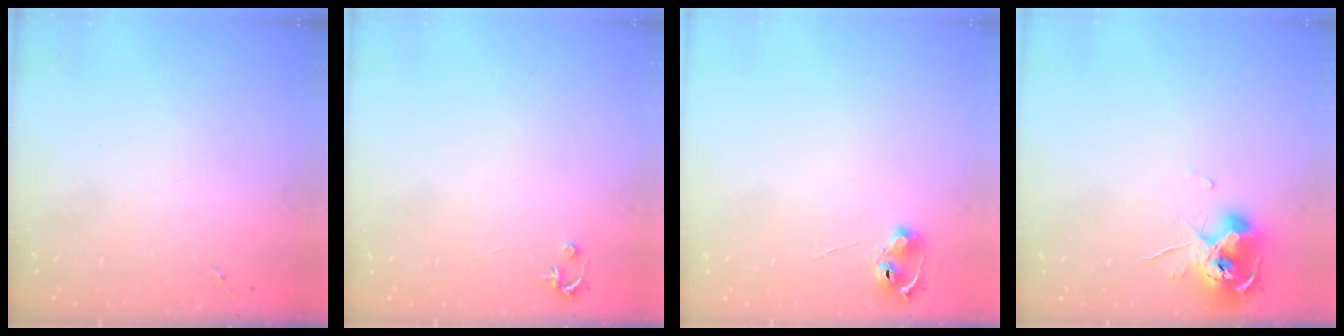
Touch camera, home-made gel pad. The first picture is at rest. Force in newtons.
{"total": 2.5, "press": 2.5, "slide": 0.2}
{"total": 6.3, "press": 6.3, "slide": 0.8}
{"total": 10.3, "press": 10.2, "slide": 1.1}